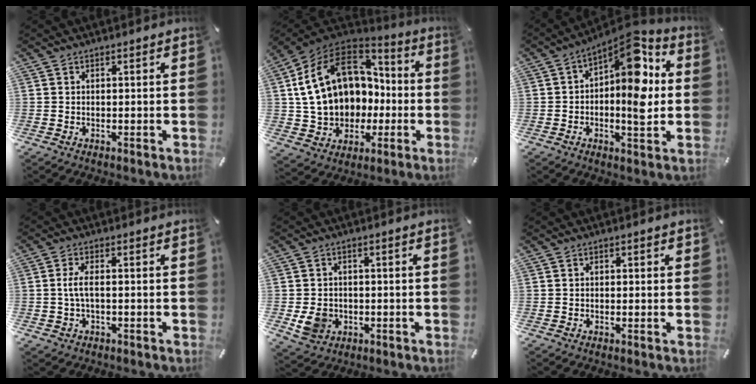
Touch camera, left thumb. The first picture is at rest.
{"total": 19.7, "force": [3.1, 15.7, 11.5], "torque": [-0.231, -0.005, 0.071]}
{"total": 13.6, "force": [2.7, 6.3, 11.8], "torque": [-0.155, -0.031, 0.046]}
{"total": 4.2, "force": [-0.1, 1.9, 3.7], "torque": [-0.083, 0.000, -0.007]}
{"total": 6.3, "force": [-1.2, 5.5, 2.8], "torque": [-0.060, 0.001, -0.022]}
{"total": 0.7, "force": [-0.1, 0.5, 0.4], "torque": [-0.008, 0.004, -0.003]}